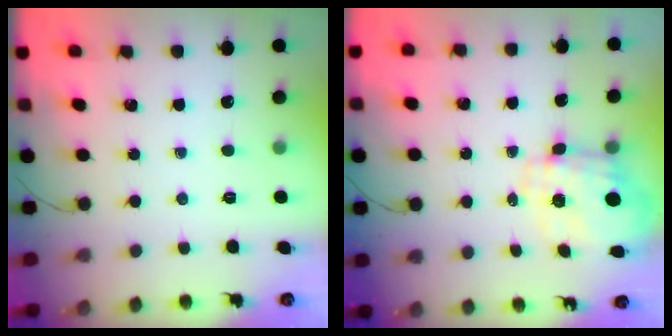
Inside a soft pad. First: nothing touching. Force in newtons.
{"total": 3.5, "press": 3.2, "slide": 1.4}